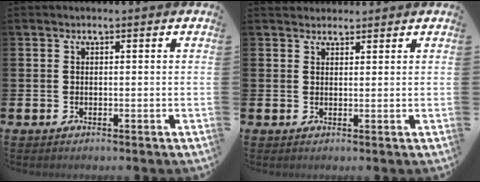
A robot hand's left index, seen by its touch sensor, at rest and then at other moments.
{"total": 1.9, "force": [1.8, 0.7, -0.2], "torque": [0.013, -0.006, 0.031]}